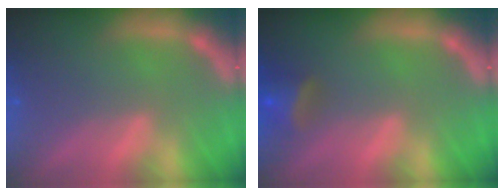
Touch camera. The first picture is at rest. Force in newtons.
{"total": 3.4}